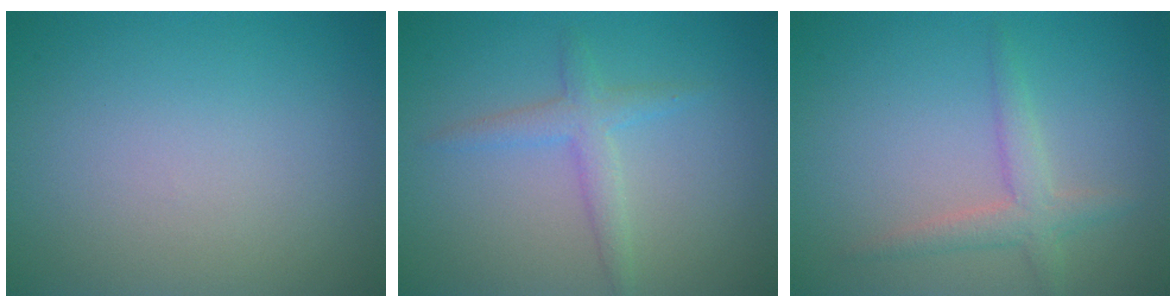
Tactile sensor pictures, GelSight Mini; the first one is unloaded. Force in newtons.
{"total": 2.2, "press": 2.2, "slide": 0.1}
{"total": 2.5, "press": 2.5, "slide": 0.1}